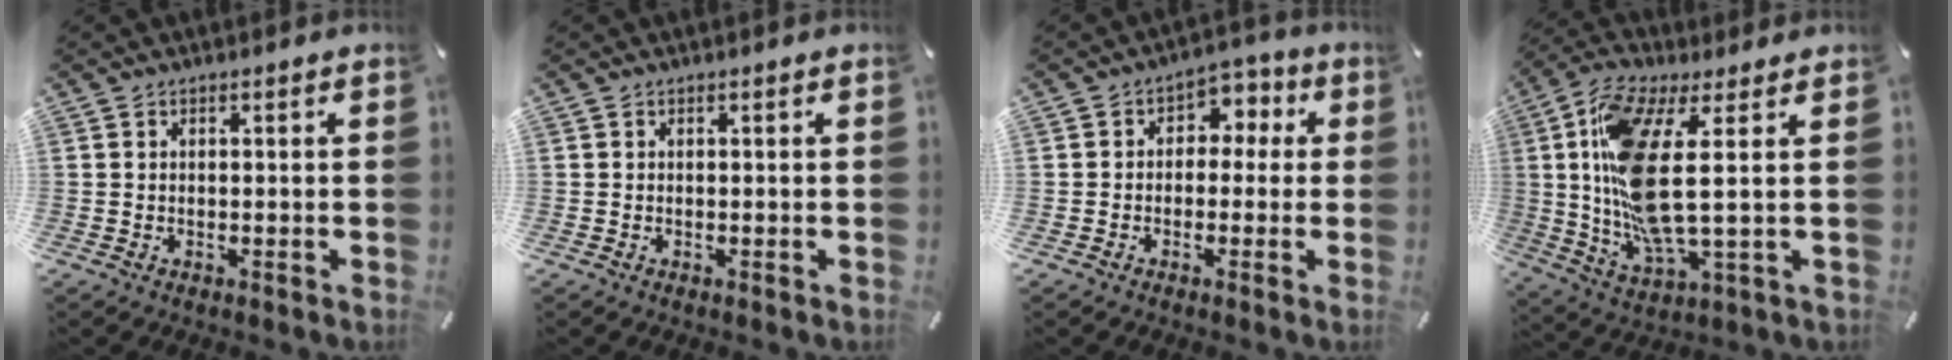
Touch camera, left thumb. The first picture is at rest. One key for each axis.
{"total": 0.0}
{"total": 5.4, "fx": -1.2, "fy": 4.6, "fz": 2.5, "tx": -0.026, "ty": 0.016, "tz": -0.030}
{"total": 15.6, "fx": 3.0, "fy": 4.0, "fz": 14.8, "tx": -0.308, "ty": -0.027, "tz": 0.044}